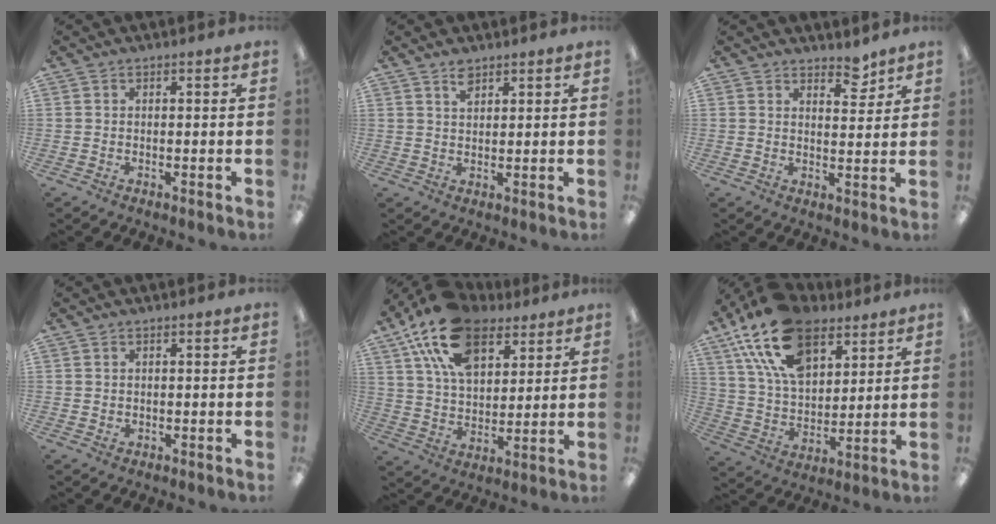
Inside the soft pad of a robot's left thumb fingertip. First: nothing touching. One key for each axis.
{"total": 3.2, "fx": 2.4, "fy": 1.3, "fz": 1.6, "tx": -0.028, "ty": -0.003, "tz": 0.043}
{"total": 5.0, "fx": 4.2, "fy": 1.8, "fz": 1.9, "tx": -0.006, "ty": -0.032, "tz": 0.069}
{"total": 1.0, "fx": 0.6, "fy": 0.7, "fz": 0.2, "tx": -0.006, "ty": 0.004, "tz": 0.011}
{"total": 19.5, "fx": 11.4, "fy": 10.8, "fz": 11.5, "tx": -0.205, "ty": -0.036, "tz": 0.206}
{"total": 21.7, "fx": 12.9, "fy": 12.0, "fz": 12.7, "tx": -0.238, "ty": -0.052, "tz": 0.234}